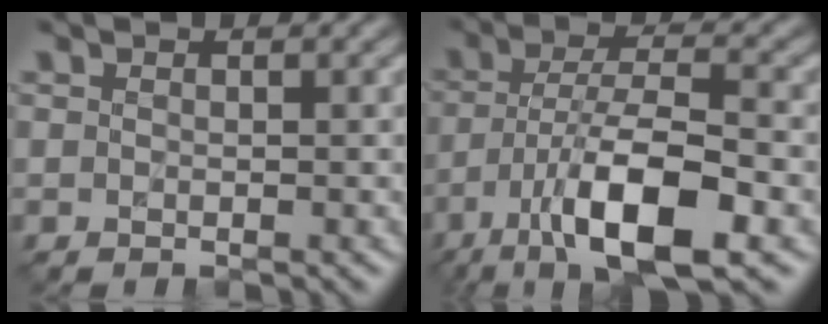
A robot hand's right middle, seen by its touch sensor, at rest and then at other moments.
{"total": 10.0, "force": [-4.5, 2.9, 8.5], "torque": [-0.151, 0.007, -0.084]}